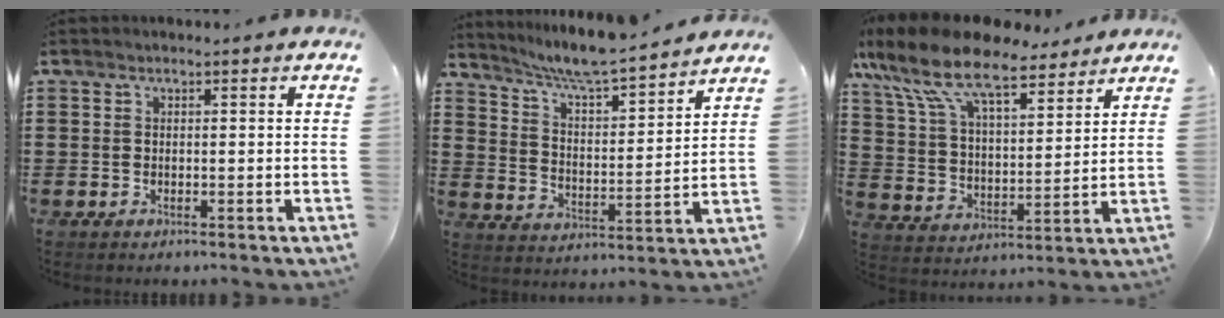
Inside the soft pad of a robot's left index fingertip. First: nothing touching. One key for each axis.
{"total": 6.5, "fx": 6.1, "fy": -0.1, "fz": 2.2, "tx": -0.070, "ty": -0.044, "tz": 0.101}
{"total": 12.0, "fx": 9.5, "fy": 3.4, "fz": 6.6, "tx": -0.162, "ty": -0.037, "tz": 0.166}